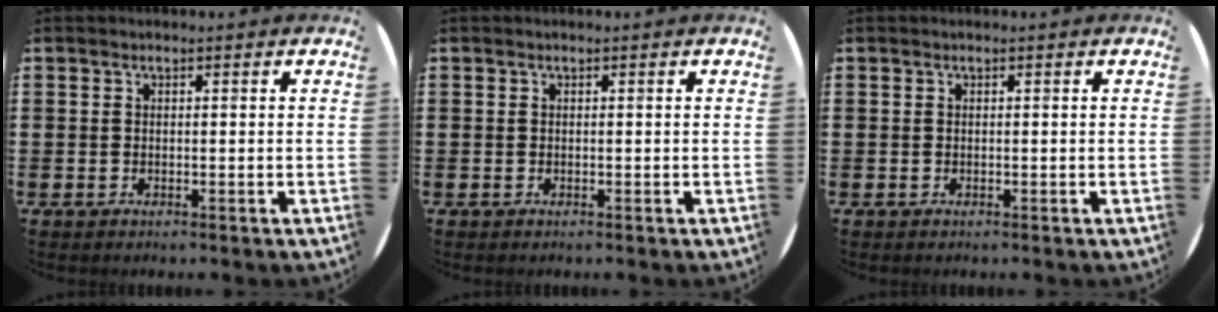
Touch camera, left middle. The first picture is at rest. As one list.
[{"total": 0.0}, {"total": 0.0}]